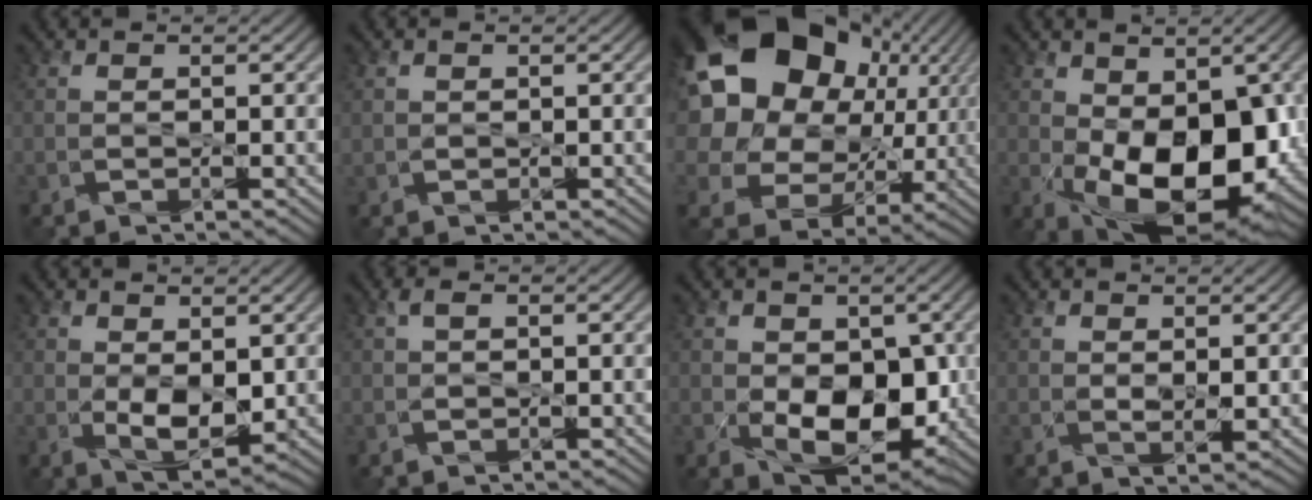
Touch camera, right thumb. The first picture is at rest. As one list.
[{"total": 0.8, "force": [0.3, 0.6, -0.4], "torque": [0.006, 0.000, 0.005]}, {"total": 24.4, "force": [9.0, 19.6, 11.4], "torque": [-0.314, 0.036, 0.164]}, {"total": 13.5, "force": [-1.6, 7.9, 10.8], "torque": [-0.174, -0.031, -0.013]}, {"total": 4.3, "force": [0.2, 2.6, 3.4], "torque": [-0.077, -0.013, 0.014]}, {"total": 1.1, "force": [0.5, 0.7, 0.7], "torque": [-0.017, 0.007, 0.009]}, {"total": 9.0, "force": [-1.0, 6.1, 6.6], "torque": [-0.107, -0.019, -0.007]}, {"total": 1.4, "force": [0.7, 0.7, 1.0], "torque": [-0.025, -0.003, 0.018]}]